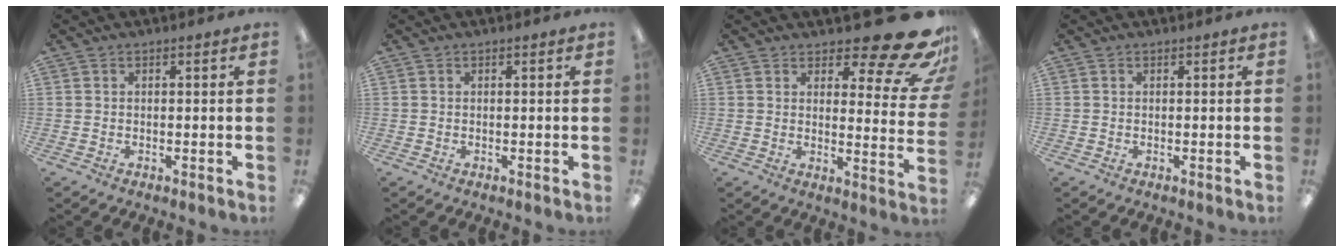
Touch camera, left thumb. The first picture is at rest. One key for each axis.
{"total": 0.0}
{"total": 16.3, "fx": 10.8, "fy": 5.2, "fz": 11.0, "tx": -0.134, "ty": -0.080, "tz": 0.179}
{"total": 0.0}